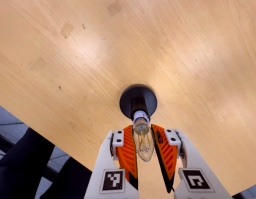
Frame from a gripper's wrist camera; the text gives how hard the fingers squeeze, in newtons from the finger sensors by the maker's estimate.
{"total": 15.1, "left": 14.9, "right": 15.3}